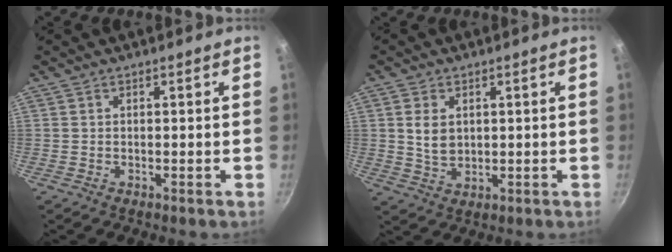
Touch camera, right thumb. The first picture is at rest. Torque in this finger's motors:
{"motor_torque": [-0.38, 0.60, 0.47, 0.44, 0.02]}